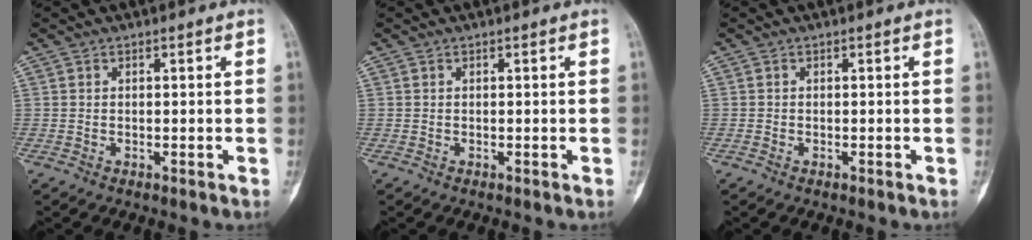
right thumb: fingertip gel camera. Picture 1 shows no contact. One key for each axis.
{"total": 0.0}
{"total": 0.0}